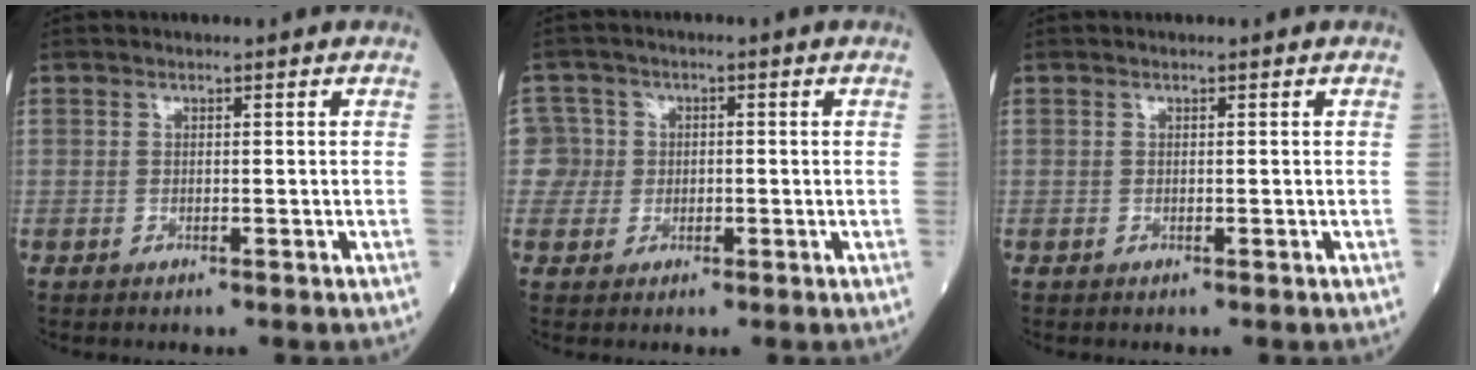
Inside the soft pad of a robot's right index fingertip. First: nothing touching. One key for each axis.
{"total": 3.9, "fx": -0.4, "fy": 3.9, "fz": -0.1, "tx": 0.014, "ty": 0.017, "tz": -0.012}
{"total": 0.0}